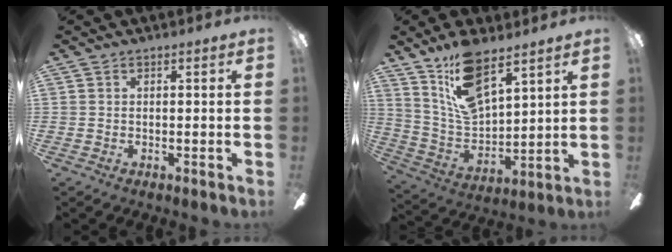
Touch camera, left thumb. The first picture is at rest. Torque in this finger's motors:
{"motor_torque": [0.34, 0.39, 0.24, -0.11, 0.16]}